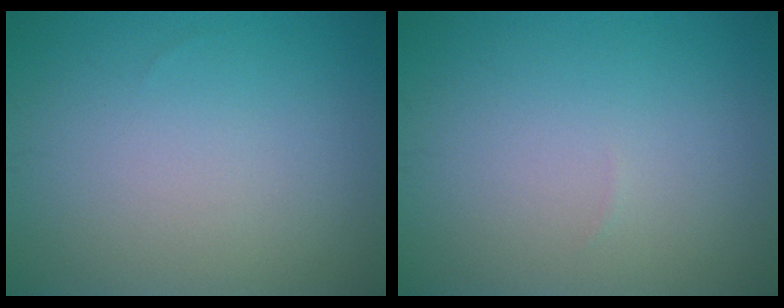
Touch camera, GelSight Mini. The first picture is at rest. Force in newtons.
{"total": 0.0}